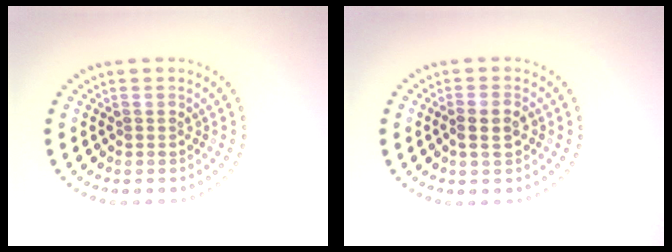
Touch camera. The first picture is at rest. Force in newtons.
{"total": 2.3, "press": 2.3, "slide": 0.6}